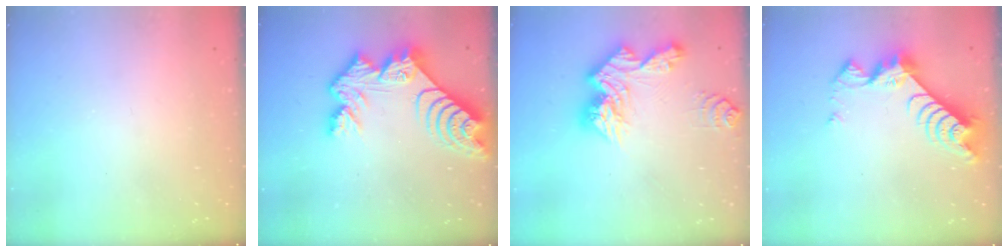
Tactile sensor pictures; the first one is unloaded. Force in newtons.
{"total": 13.8, "press": 13.8, "slide": 1.3}
{"total": 15.6, "press": 15.5, "slide": 1.3}
{"total": 10.2, "press": 10.2, "slide": 0.9}